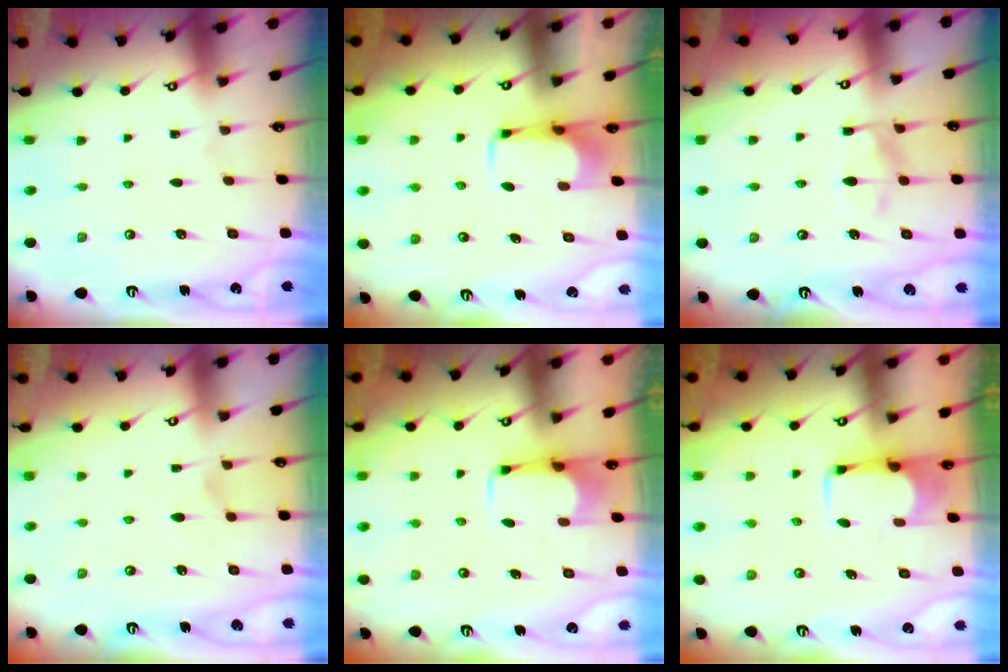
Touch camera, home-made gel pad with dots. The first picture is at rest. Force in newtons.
{"total": 1.8, "press": 1.8, "slide": 0.1}
{"total": 9.2, "press": 9.2, "slide": 0.8}
{"total": 1.6, "press": 1.1, "slide": 1.2}
{"total": 2.6, "press": 2.5, "slide": 0.8}
{"total": 1.7, "press": 1.5, "slide": 0.9}